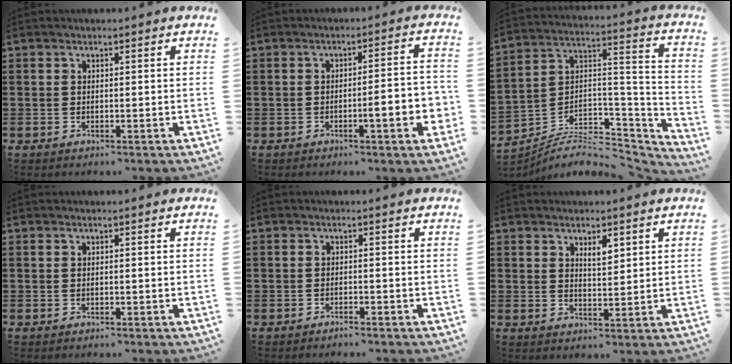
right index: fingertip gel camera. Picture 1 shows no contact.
{"total": 5.6, "force": [-1.8, 0.4, 5.3], "torque": [-0.078, -0.010, -0.031]}
{"total": 6.3, "force": [-5.3, 2.8, 2.1], "torque": [-0.035, 0.001, -0.101]}
{"total": 0.0}
{"total": 1.0, "force": [-1.0, -0.1, 0.2], "torque": [-0.006, 0.000, -0.020]}
{"total": 2.7, "force": [1.9, 1.0, 1.7], "torque": [-0.027, 0.001, 0.031]}